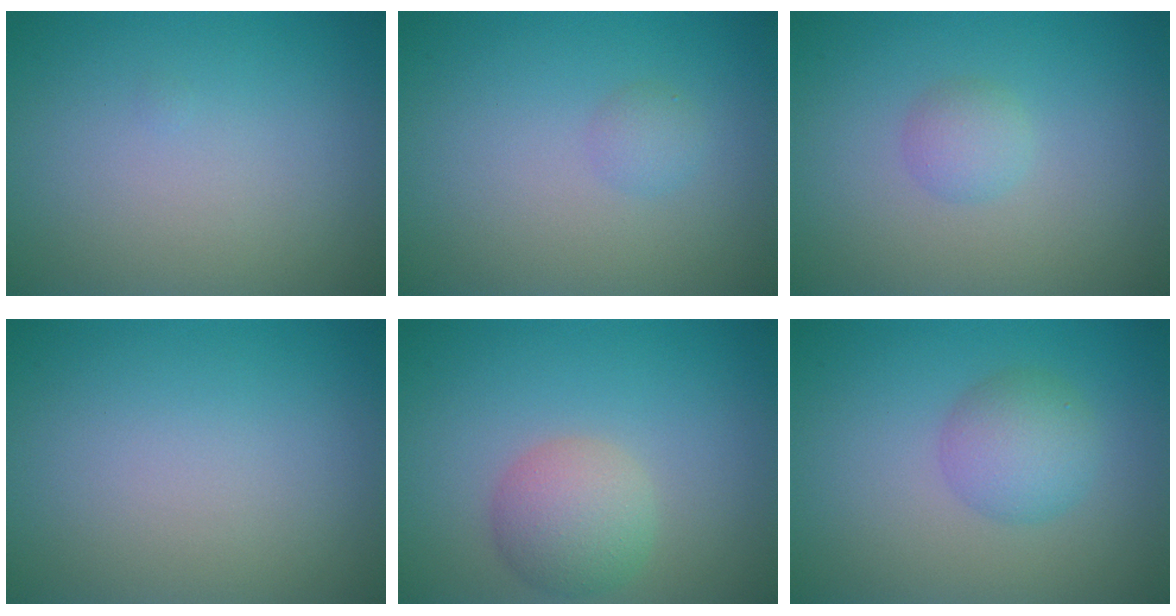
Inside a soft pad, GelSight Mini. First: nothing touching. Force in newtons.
{"total": 1.1, "press": 1.1, "slide": 0.0}
{"total": 1.5, "press": 1.5, "slide": 0.1}
{"total": 0.0}
{"total": 3.7, "press": 3.7, "slide": 0.2}
{"total": 3.1, "press": 3.1, "slide": 0.1}